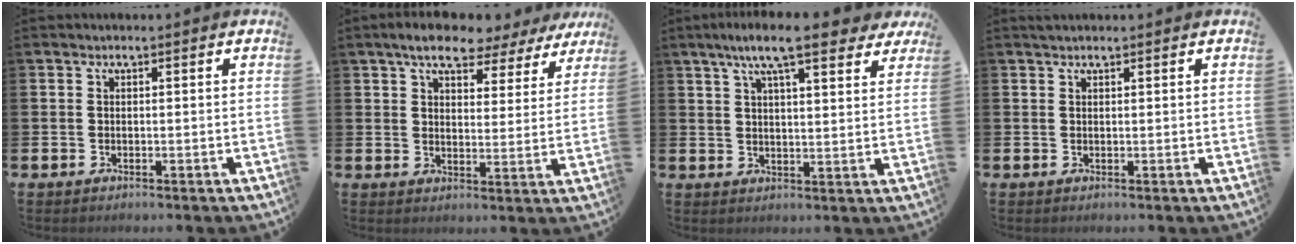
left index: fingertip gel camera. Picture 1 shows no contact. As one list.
[{"total": 7.0, "force": [6.2, 2.2, 2.3], "torque": [-0.049, -0.033, 0.105]}, {"total": 9.3, "force": [7.6, 1.8, 5.0], "torque": [-0.095, -0.023, 0.134]}, {"total": 1.0, "force": [0.9, 0.2, 0.1], "torque": [0.011, -0.002, 0.014]}]